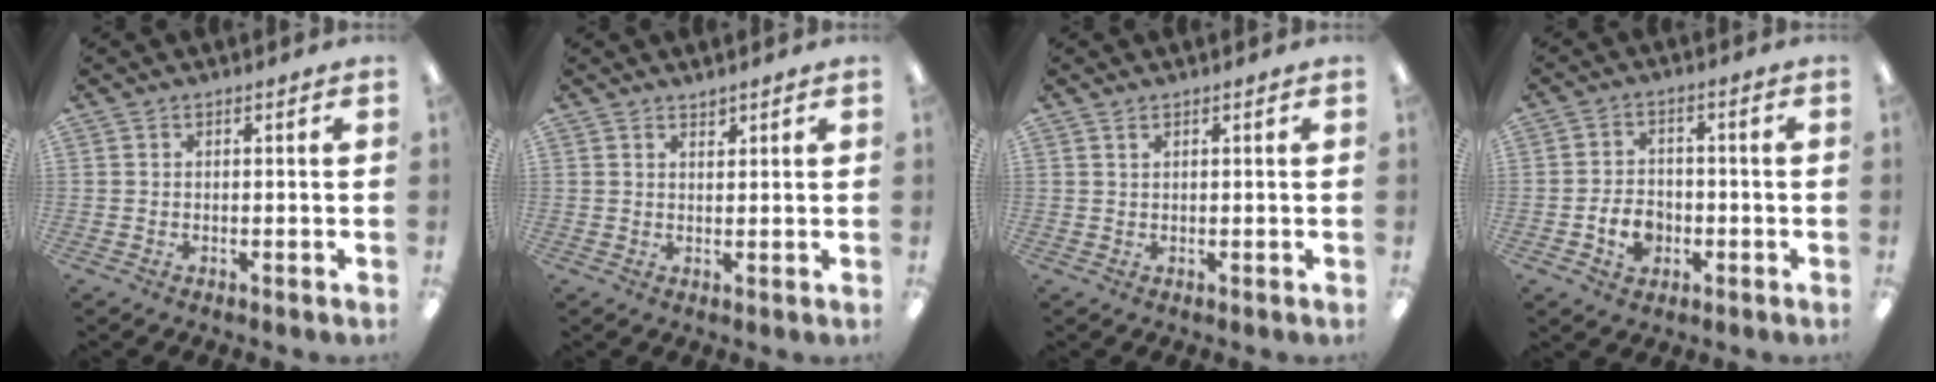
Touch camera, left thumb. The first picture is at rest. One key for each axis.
{"total": 1.4, "fx": 1.4, "fy": 0.3, "fz": 0.1, "tx": -0.002, "ty": -0.003, "tz": 0.026}
{"total": 0.9, "fx": 0.6, "fy": 0.4, "fz": 0.5, "tx": -0.012, "ty": 0.002, "tz": 0.011}
{"total": 6.0, "fx": -2.2, "fy": 4.4, "fz": 3.5, "tx": -0.068, "ty": 0.011, "tz": -0.037}